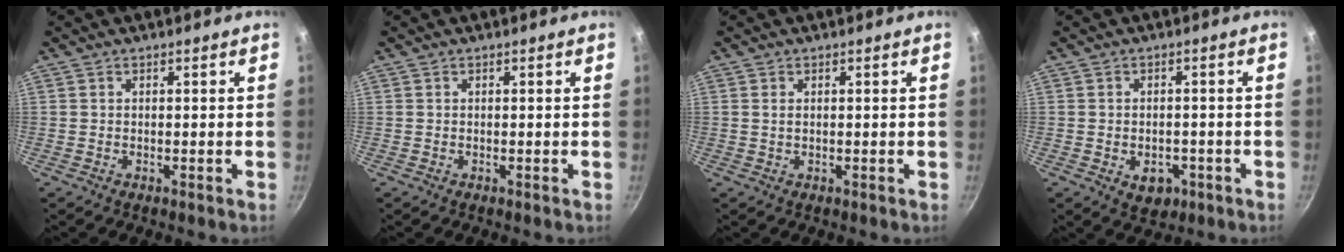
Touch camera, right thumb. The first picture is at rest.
{"total": 0.0}
{"total": 0.9, "force": [0.2, 0.5, 0.7], "torque": [-0.012, 0.001, 0.003]}
{"total": 5.4, "force": [-2.0, 3.9, 3.1], "torque": [-0.027, 0.011, -0.015]}